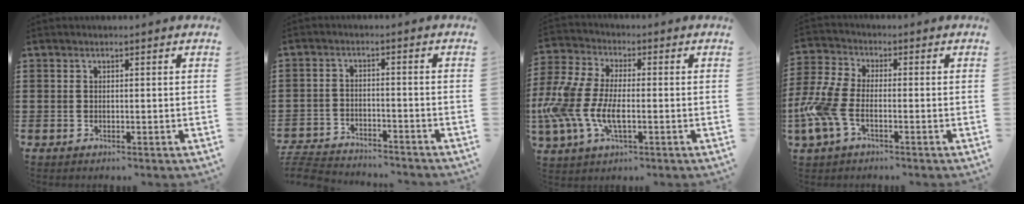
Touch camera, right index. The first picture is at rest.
{"total": 4.6, "force": [-4.6, 0.4, 0.5], "torque": [-0.024, -0.002, -0.098]}
{"total": 9.7, "force": [-2.3, 4.7, 8.2], "torque": [-0.218, -0.018, -0.051]}
{"total": 7.1, "force": [-2.9, 3.3, 5.6], "torque": [-0.160, -0.014, -0.064]}